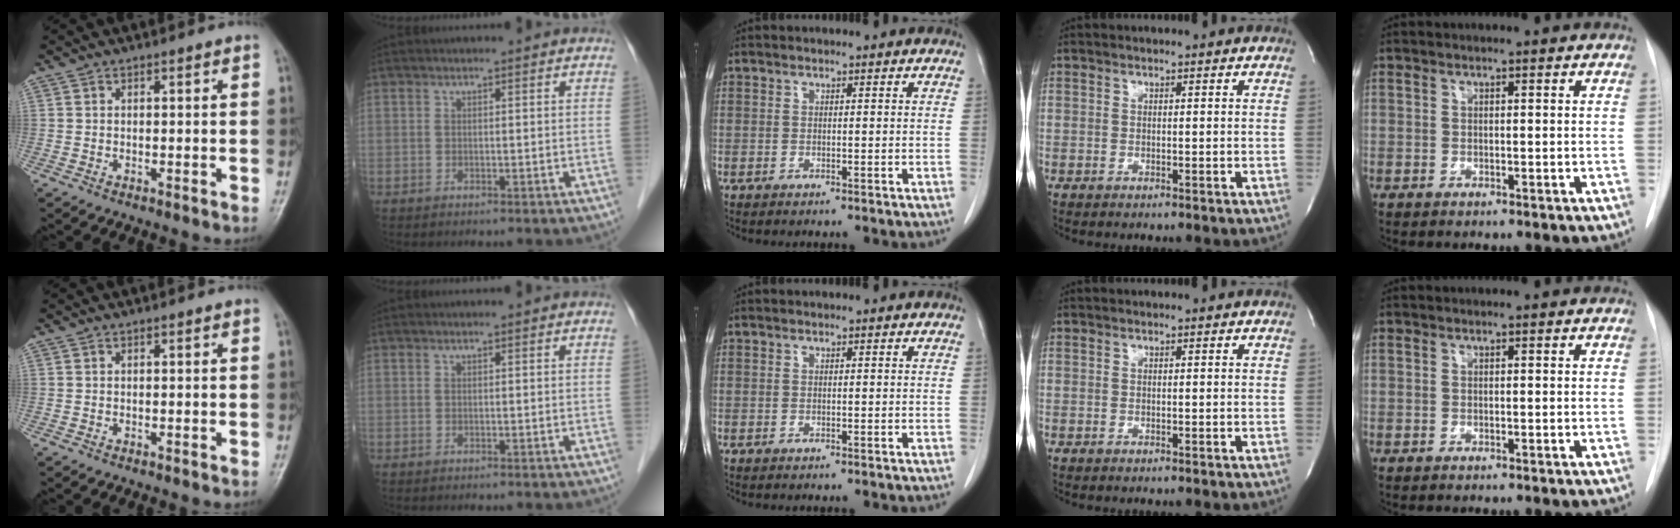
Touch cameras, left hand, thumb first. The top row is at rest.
{}